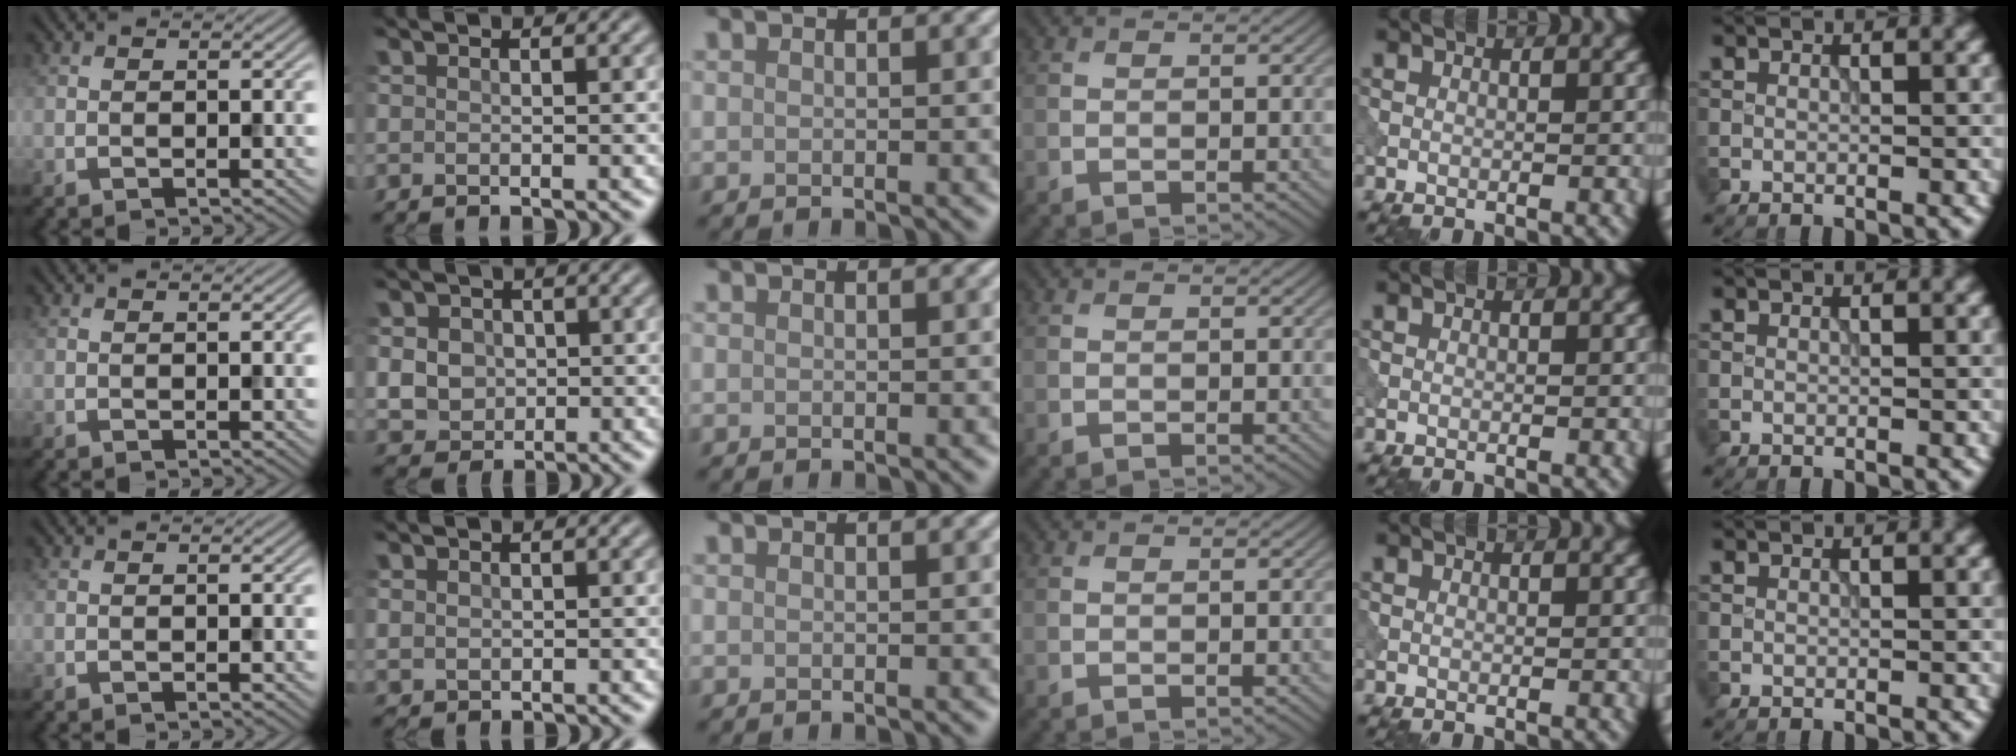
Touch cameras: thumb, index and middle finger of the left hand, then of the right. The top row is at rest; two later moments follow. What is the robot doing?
{"motion": "press", "object": "tv remote"}